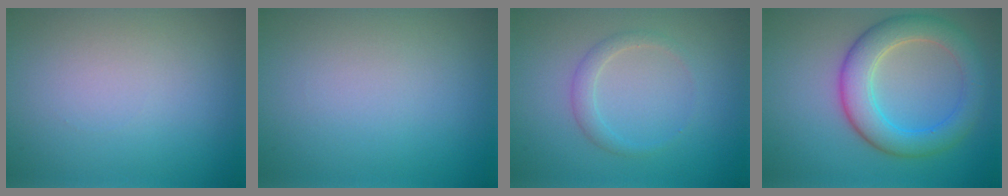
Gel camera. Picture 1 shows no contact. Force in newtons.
{"total": 0.0}
{"total": 1.6, "press": 1.6, "slide": 0.1}
{"total": 5.7, "press": 5.7, "slide": 0.3}